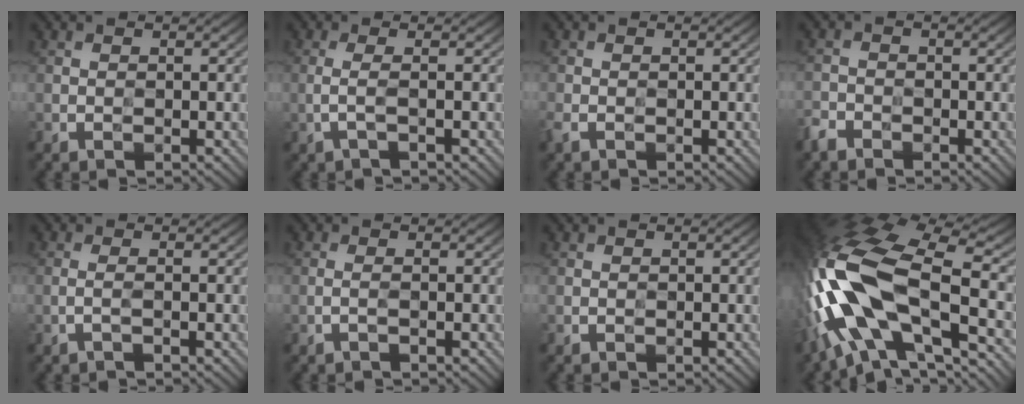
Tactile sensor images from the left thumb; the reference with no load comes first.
{"total": 2.3, "force": [-0.3, 0.5, 2.2], "torque": [-0.040, 0.008, -0.016]}
{"total": 1.3, "force": [-0.9, 0.6, 0.7], "torque": [-0.024, -0.005, -0.022]}
{"total": 2.2, "force": [-1.8, 1.1, 0.6], "torque": [-0.013, -0.002, -0.045]}
{"total": 1.4, "force": [-0.4, 0.2, 1.3], "torque": [-0.022, 0.007, -0.014]}
{"total": 1.1, "force": [-0.3, 0.1, 1.0], "torque": [-0.018, 0.005, -0.011]}
{"total": 0.0}
{"total": 19.7, "force": [-3.8, 9.2, 17.0], "torque": [-0.377, -0.006, -0.070]}